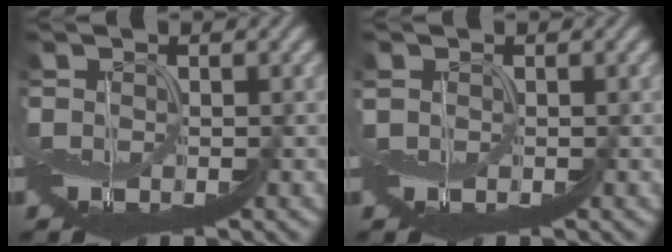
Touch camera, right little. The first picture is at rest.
{"total": 0.5, "force": [0.5, 0.2, 0.1], "torque": [-0.011, -0.001, 0.010]}